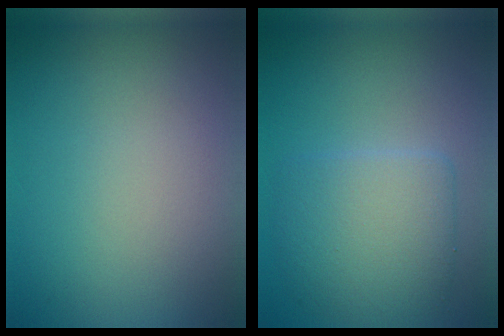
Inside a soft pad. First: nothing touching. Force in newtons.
{"total": 4.9, "press": 4.8, "slide": 0.3}